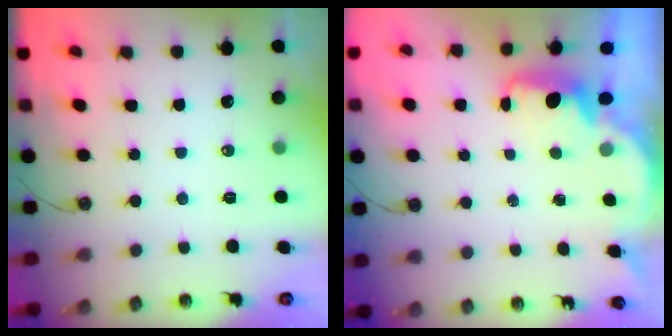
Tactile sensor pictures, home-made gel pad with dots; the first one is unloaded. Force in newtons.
{"total": 2.4, "press": 2.3, "slide": 0.6}